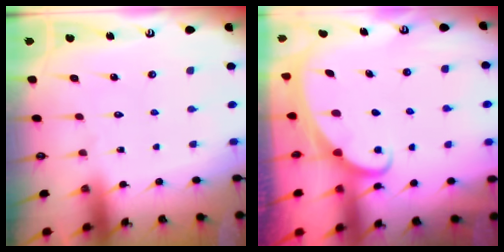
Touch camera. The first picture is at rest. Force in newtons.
{"total": 1.9, "press": 1.9, "slide": 0.2}